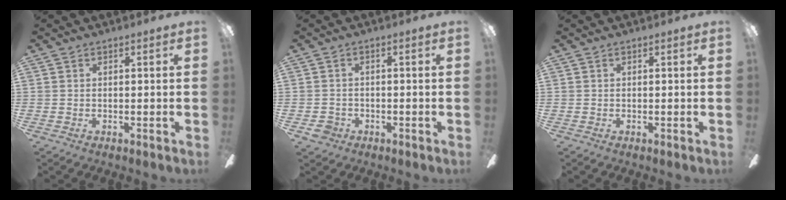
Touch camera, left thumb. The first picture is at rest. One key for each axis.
{"total": 2.9, "fx": -1.5, "fy": 2.4, "fz": 0.7, "tx": -0.015, "ty": 0.005, "tz": -0.030}
{"total": 0.0}